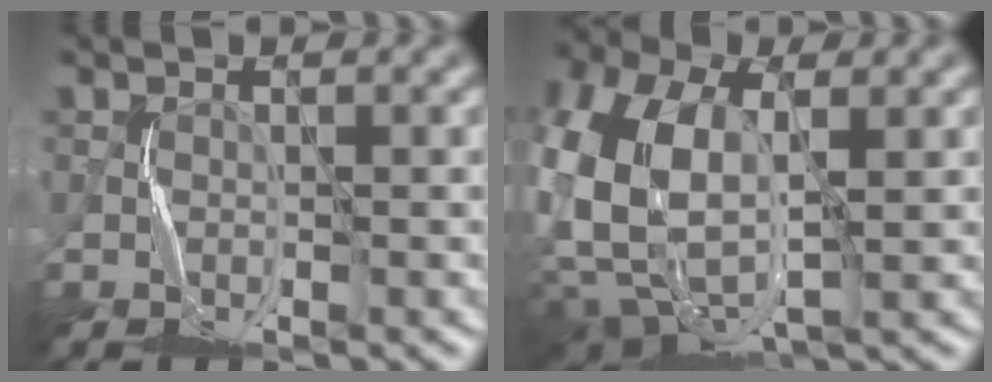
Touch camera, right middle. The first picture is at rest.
{"total": 11.8, "force": [0.0, 7.7, 9.0], "torque": [-0.230, -0.018, 0.006]}